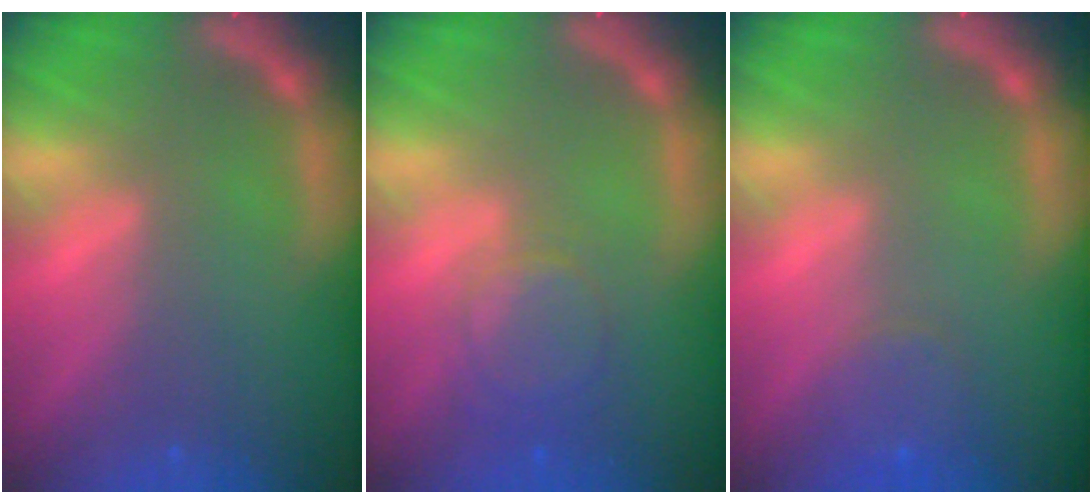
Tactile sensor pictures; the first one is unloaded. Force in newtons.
{"total": 4.0}
{"total": 2.4}